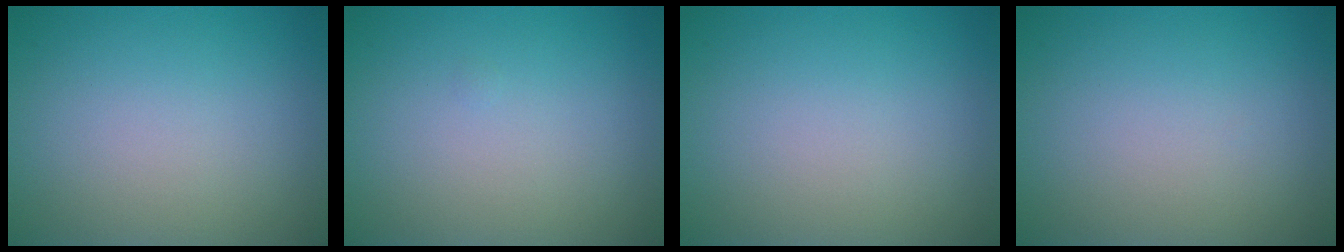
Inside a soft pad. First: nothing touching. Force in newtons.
{"total": 0.0}
{"total": 0.0}
{"total": 0.0}